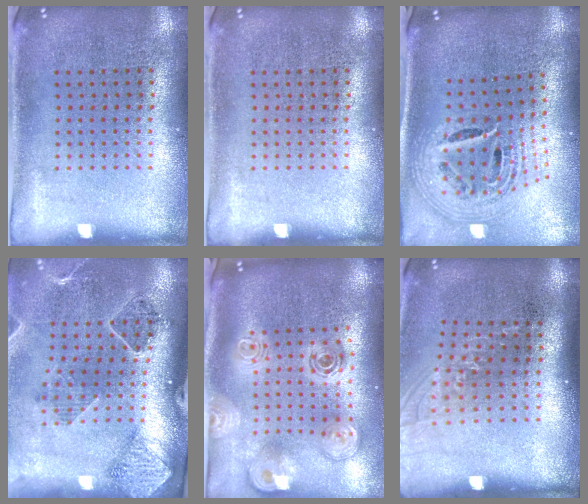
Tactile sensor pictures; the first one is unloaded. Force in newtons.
{"total": 0.0}
{"total": 2.6, "press": 1.9, "slide": 1.8}
{"total": 1.5, "press": 1.5, "slide": 0.1}
{"total": 2.8, "press": 2.0, "slide": 2.0}
{"total": 1.1, "press": 0.9, "slide": 0.6}